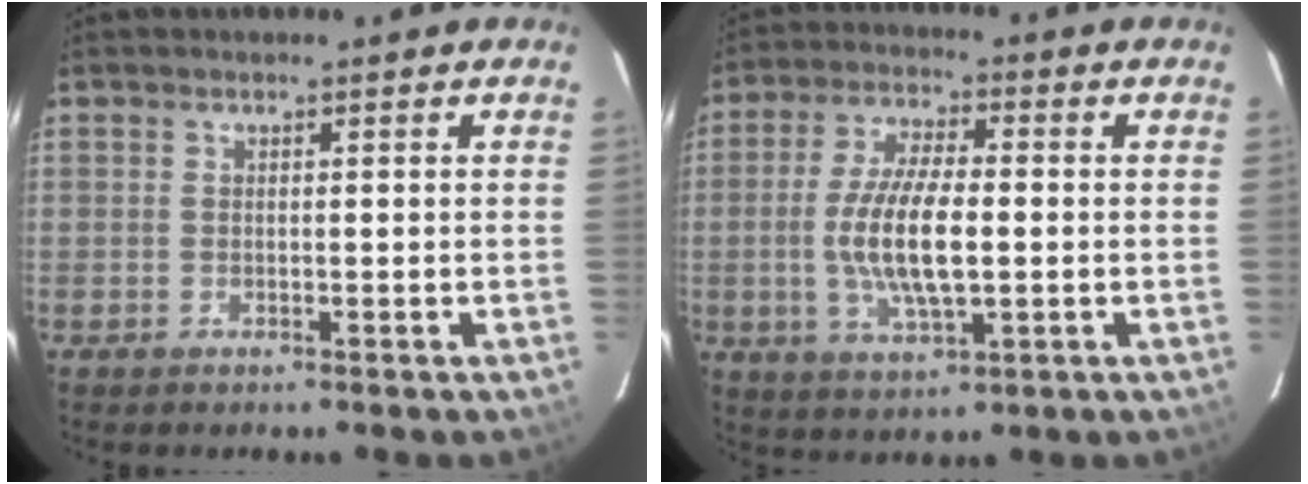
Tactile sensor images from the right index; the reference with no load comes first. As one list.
[{"total": 11.8, "force": [-1.2, 4.1, 11.0], "torque": [-0.221, -0.001, -0.022]}]